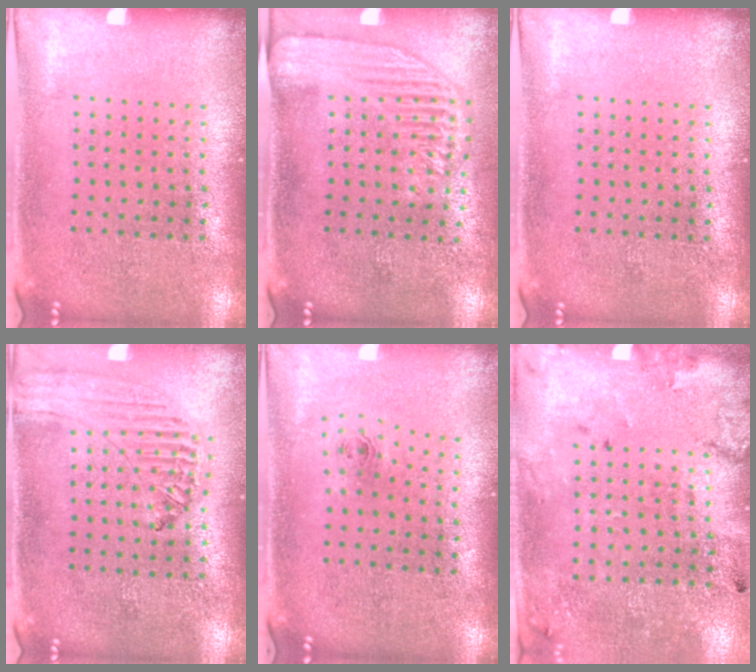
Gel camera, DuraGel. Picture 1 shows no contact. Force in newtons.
{"total": 2.2, "press": 1.9, "slide": 1.0}
{"total": 0.0}
{"total": 0.6, "press": 0.6, "slide": 0.1}
{"total": 0.8, "press": 0.3, "slide": 0.7}
{"total": 2.2, "press": 1.4, "slide": 1.7}